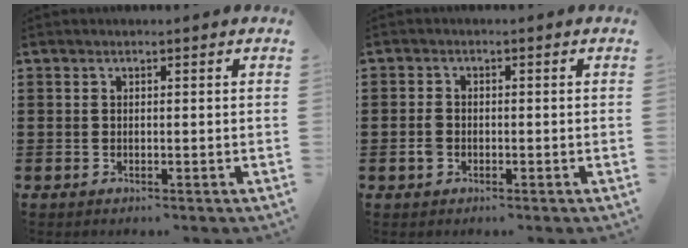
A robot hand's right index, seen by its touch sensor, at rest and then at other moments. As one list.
[{"total": 1.9, "force": [-0.8, 1.3, 1.2], "torque": [-0.038, -0.005, -0.020]}]